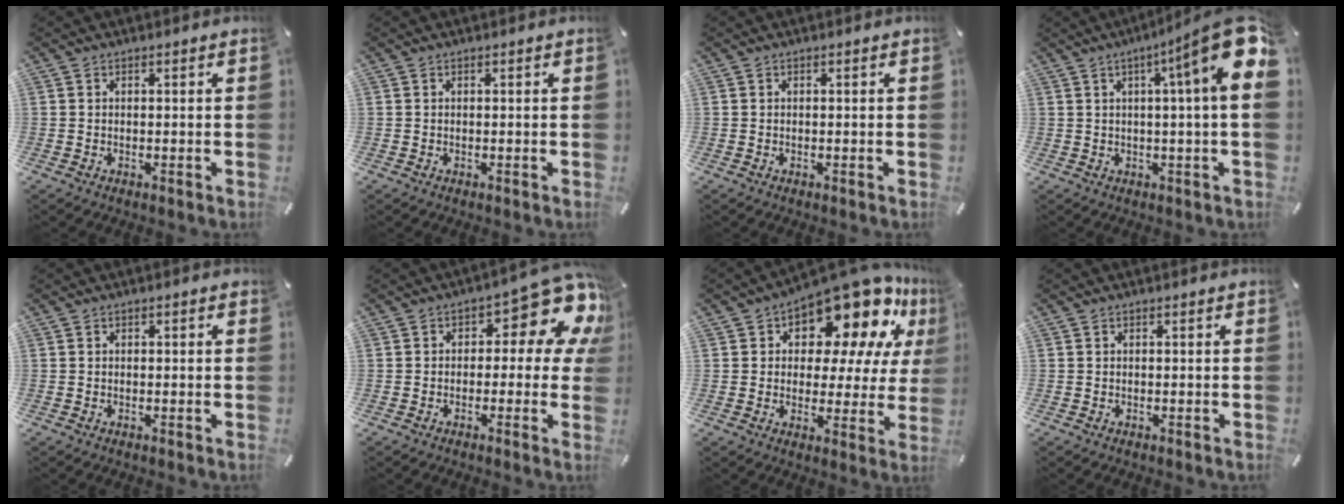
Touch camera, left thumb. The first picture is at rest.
{"total": 0.0}
{"total": 0.0}
{"total": 16.2, "force": [5.5, 0.5, 15.2], "torque": [-0.222, -0.041, 0.067]}
{"total": 0.0}
{"total": 12.5, "force": [5.5, 5.7, 9.7], "torque": [-0.122, -0.044, 0.090]}
{"total": 17.9, "force": [12.1, 8.5, 10.1], "torque": [-0.152, -0.095, 0.205]}
{"total": 0.0}